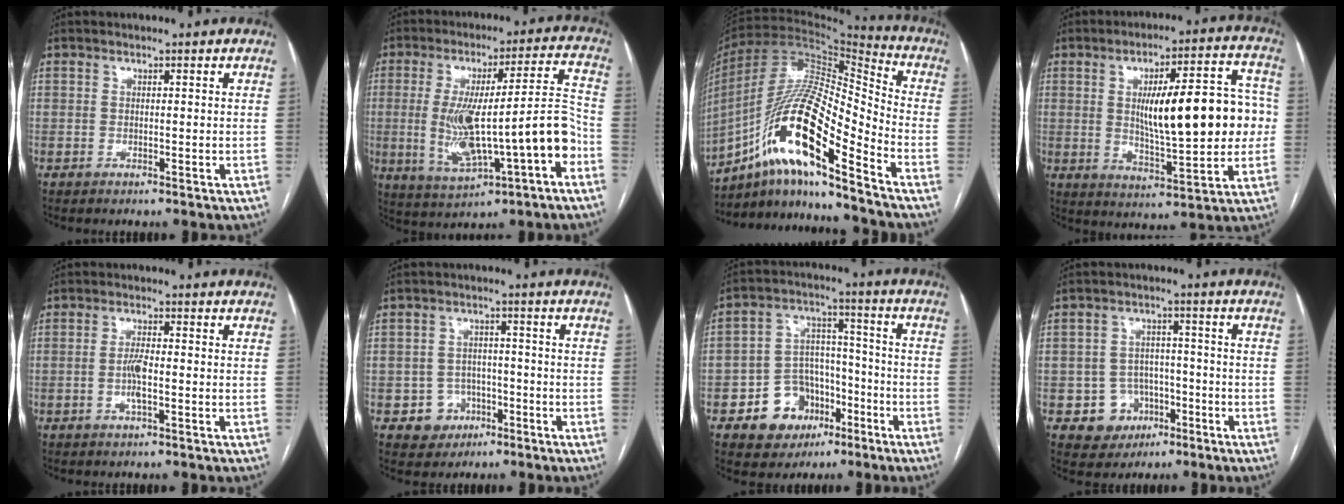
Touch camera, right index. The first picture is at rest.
{"total": 16.9, "force": [-4.2, 2.7, 16.1], "torque": [-0.284, 0.017, -0.052]}
{"total": 18.9, "force": [-10.4, 2.3, 15.6], "torque": [-0.312, 0.004, -0.184]}
{"total": 17.3, "force": [1.0, 4.4, 16.7], "torque": [-0.244, 0.027, 0.023]}
{"total": 3.2, "force": [-0.7, 0.6, 3.1], "torque": [-0.066, -0.002, -0.015]}
{"total": 5.2, "force": [-2.3, 4.6, 0.5], "torque": [-0.001, 0.014, -0.029]}
{"total": 10.9, "force": [-5.2, 8.6, 4.2], "torque": [-0.068, 0.033, -0.076]}
{"total": 6.7, "force": [-2.7, 6.0, 1.0], "torque": [-0.010, 0.015, -0.033]}